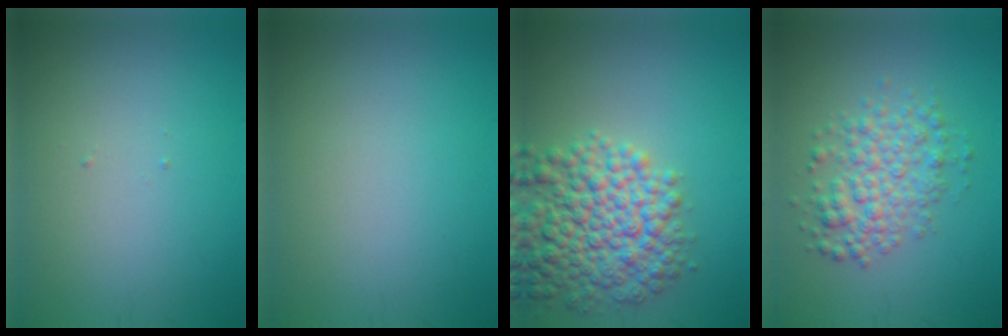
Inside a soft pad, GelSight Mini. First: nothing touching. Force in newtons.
{"total": 0.0}
{"total": 8.4, "press": 8.4, "slide": 0.3}
{"total": 4.3, "press": 4.3, "slide": 0.1}